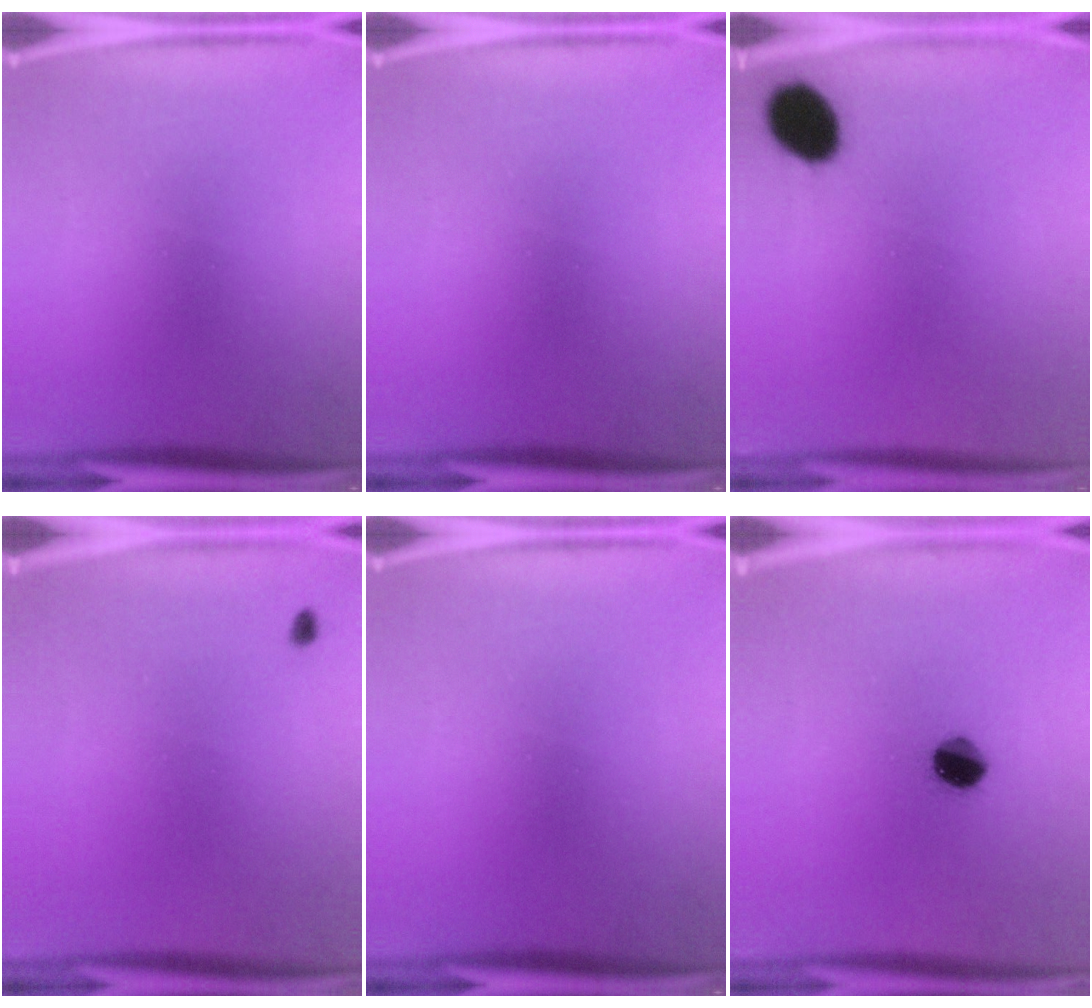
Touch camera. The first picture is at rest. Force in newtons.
{"total": 0.0}
{"total": 8.6}
{"total": 0.6}
{"total": 0.0}
{"total": 6.5}